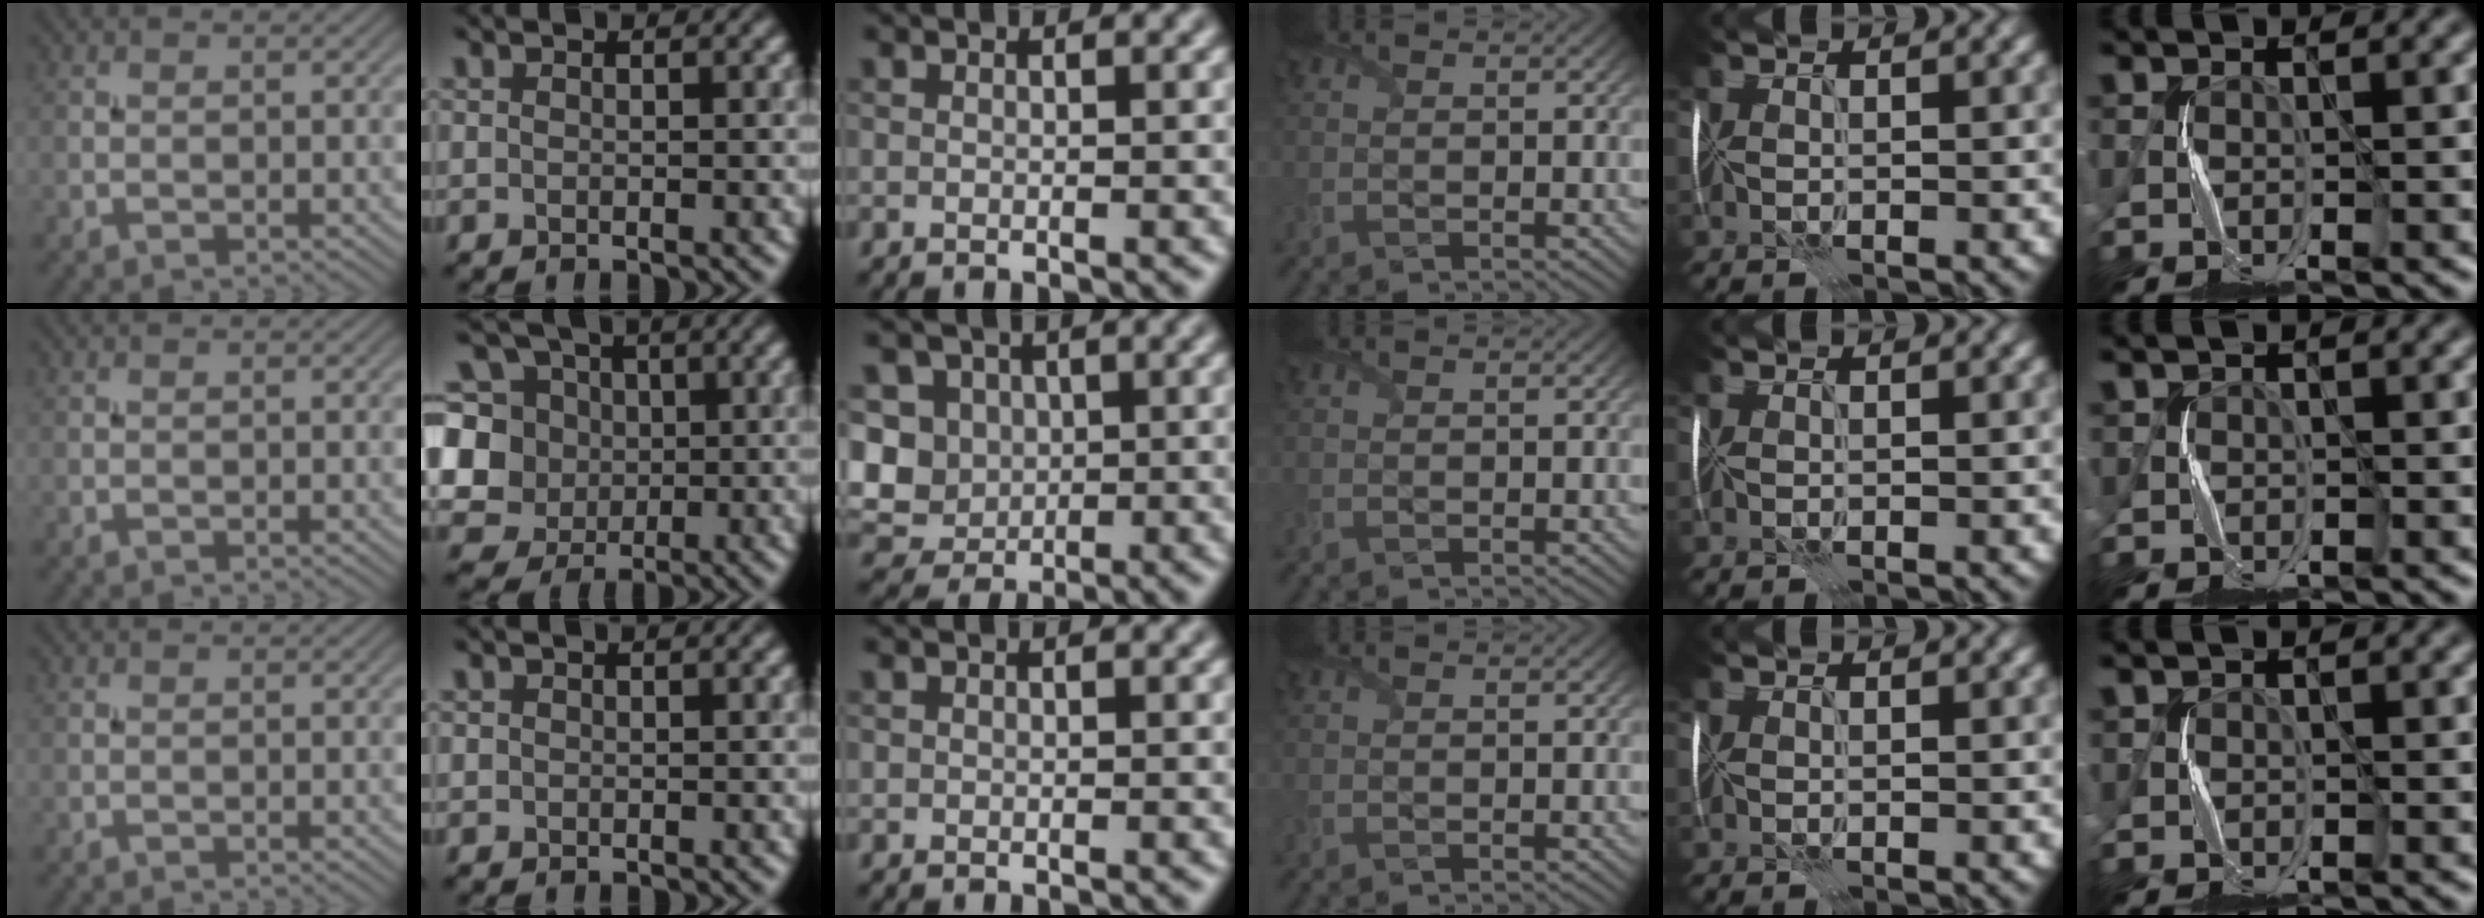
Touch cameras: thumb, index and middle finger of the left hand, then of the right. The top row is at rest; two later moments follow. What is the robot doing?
{"motion": "fold", "object": "shipping label"}